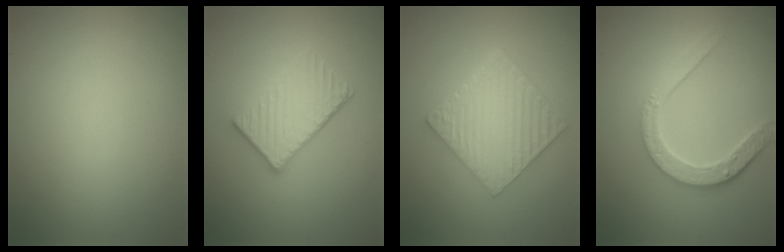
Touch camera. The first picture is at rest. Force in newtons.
{"total": 3.8, "press": 3.2, "slide": 2.0}
{"total": 6.5, "press": 4.5, "slide": 4.7}
{"total": 4.7, "press": 3.6, "slide": 3.1}